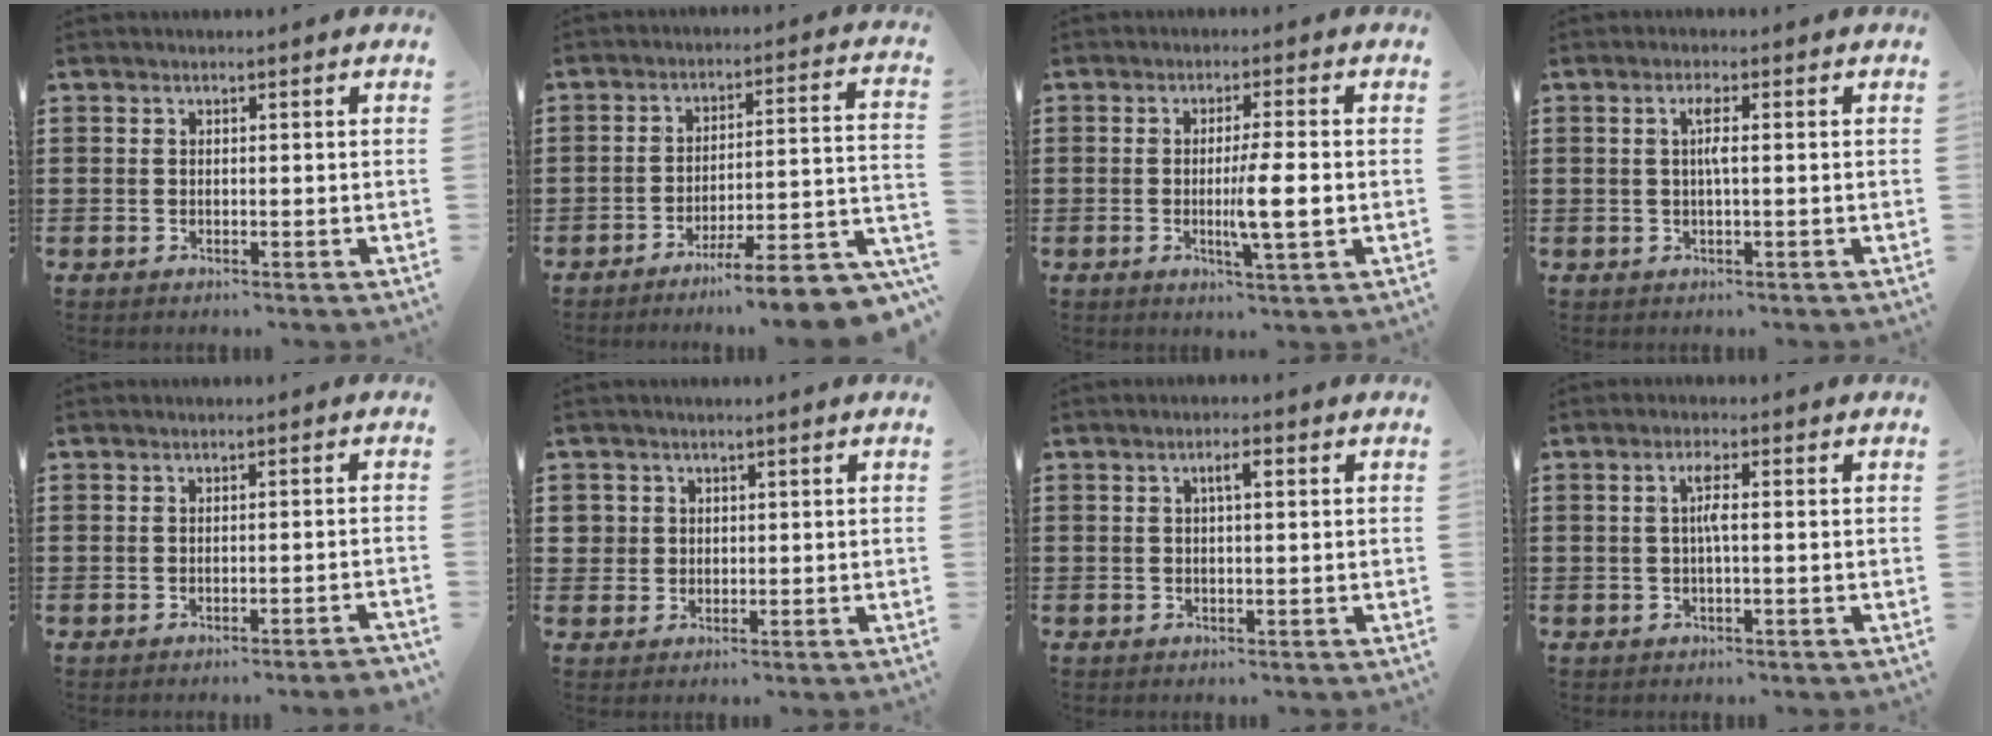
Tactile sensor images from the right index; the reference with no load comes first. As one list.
[{"total": 7.4, "force": [-6.1, -0.1, 4.2], "torque": [-0.060, -0.013, -0.117]}, {"total": 6.4, "force": [-0.8, 0.5, 6.3], "torque": [-0.114, -0.010, -0.017]}, {"total": 2.5, "force": [0.0, 0.2, 2.5], "torque": [-0.049, -0.001, -0.002]}, {"total": 1.4, "force": [-1.1, -0.2, 0.7], "torque": [-0.012, -0.001, -0.022]}, {"total": 2.2, "force": [0.6, 2.1, 0.2], "torque": [-0.015, 0.010, 0.009]}, {"total": 2.1, "force": [0.5, 0.5, 2.0], "torque": [-0.040, 0.007, 0.007]}, {"total": 2.8, "force": [-0.1, 0.2, 2.8], "torque": [-0.055, -0.001, -0.005]}]